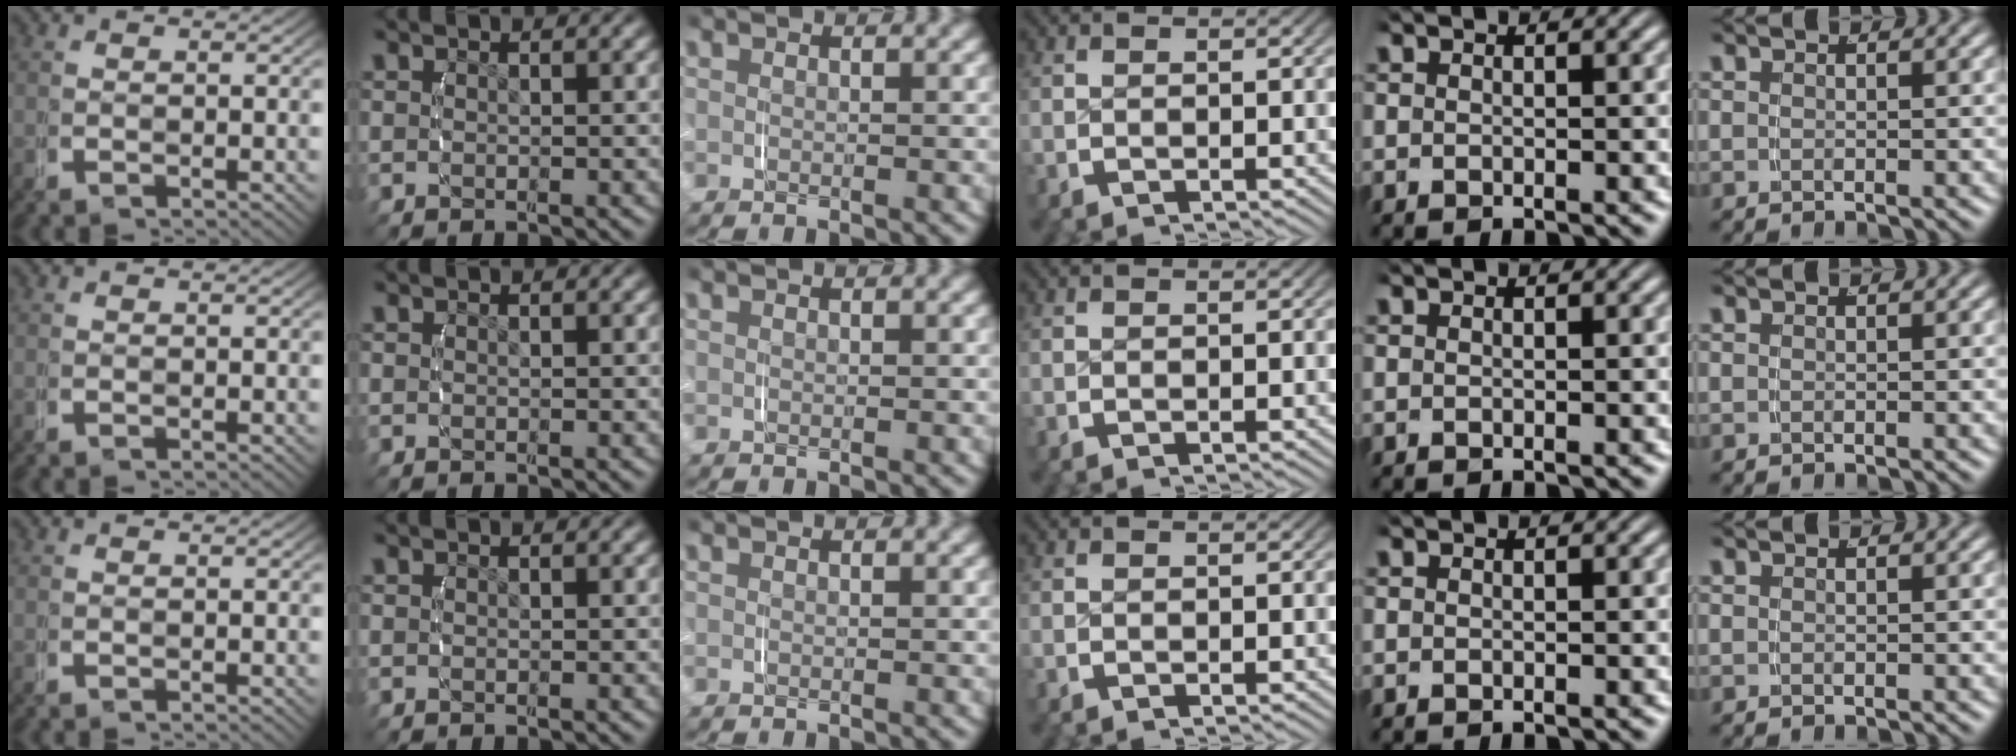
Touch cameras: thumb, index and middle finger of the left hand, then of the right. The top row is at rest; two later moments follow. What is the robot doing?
{"motion": "grasp_and_lifting", "object": "router"}